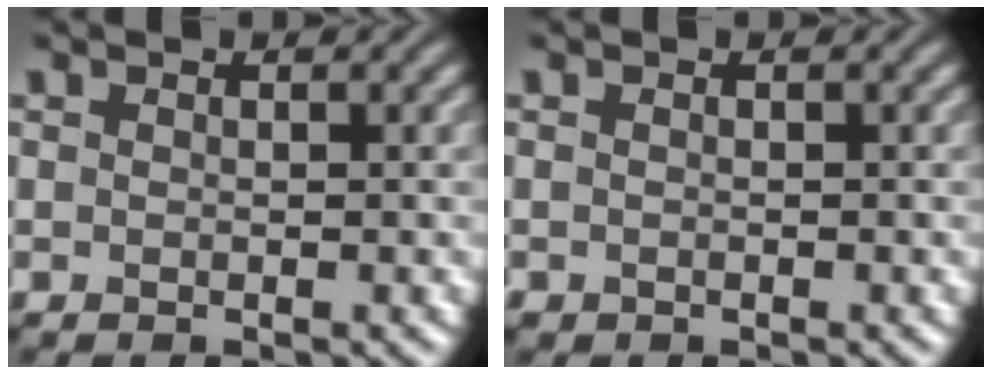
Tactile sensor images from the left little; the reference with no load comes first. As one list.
[{"total": 0.0}]